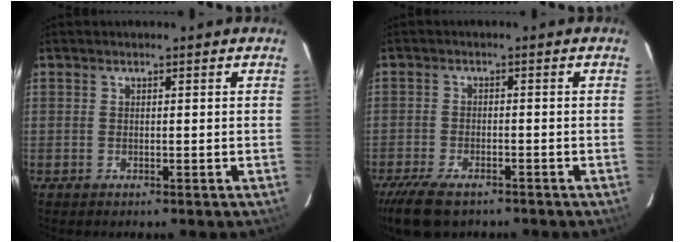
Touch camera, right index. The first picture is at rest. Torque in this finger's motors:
{"motor_torque": [0.35, -0.39, 0.21, 0.07]}